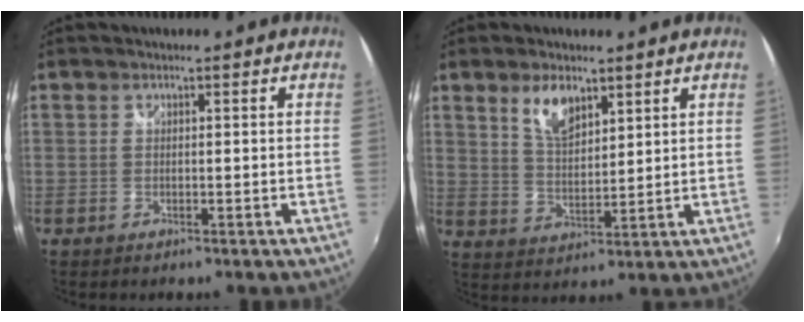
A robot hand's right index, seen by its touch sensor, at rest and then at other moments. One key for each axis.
{"total": 6.7, "fx": 4.2, "fy": 3.0, "fz": 4.2, "tx": -0.075, "ty": 0.004, "tz": 0.081}